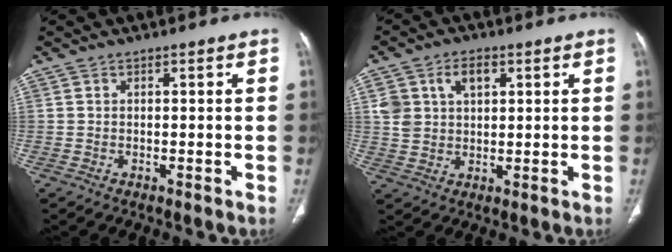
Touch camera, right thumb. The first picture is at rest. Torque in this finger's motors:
{"motor_torque": [0.58, 1.46, 0.84, 0.59, 0.00]}